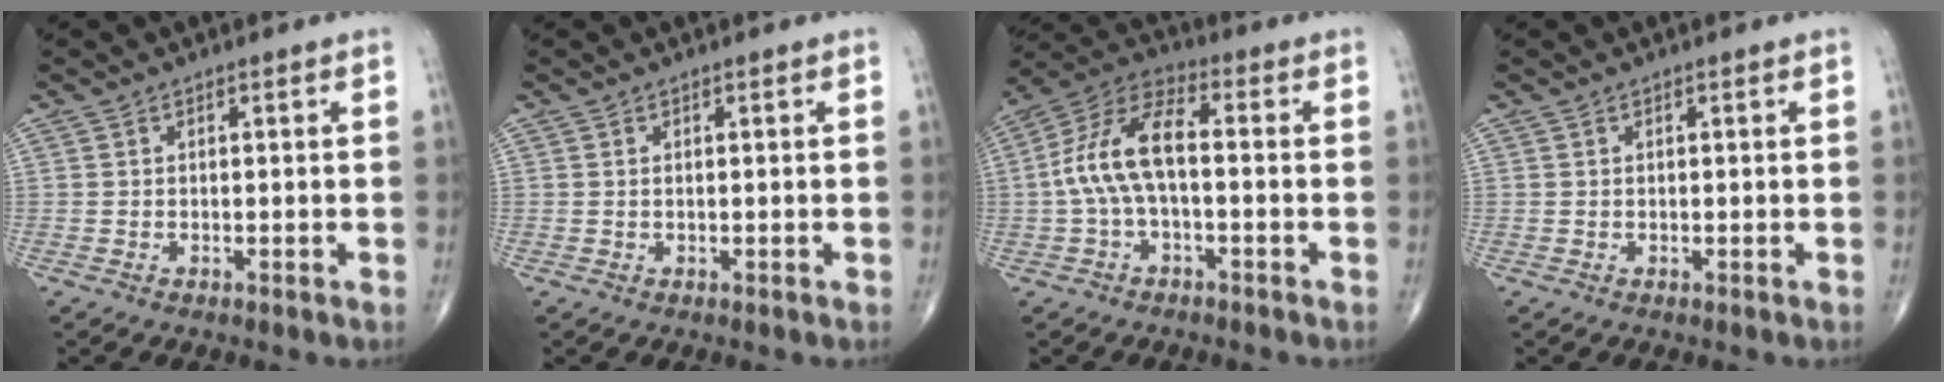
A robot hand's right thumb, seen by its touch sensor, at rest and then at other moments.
{"total": 0.0}
{"total": 11.5, "force": [-0.7, 5.2, 10.2], "torque": [-0.211, 0.042, -0.021]}
{"total": 0.0}